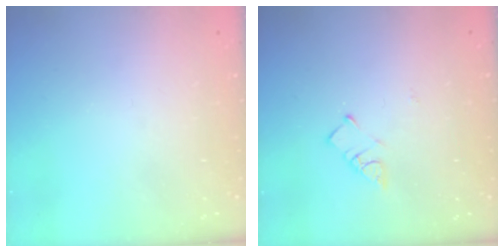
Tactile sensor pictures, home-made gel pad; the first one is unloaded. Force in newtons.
{"total": 3.7, "press": 3.7, "slide": 0.2}